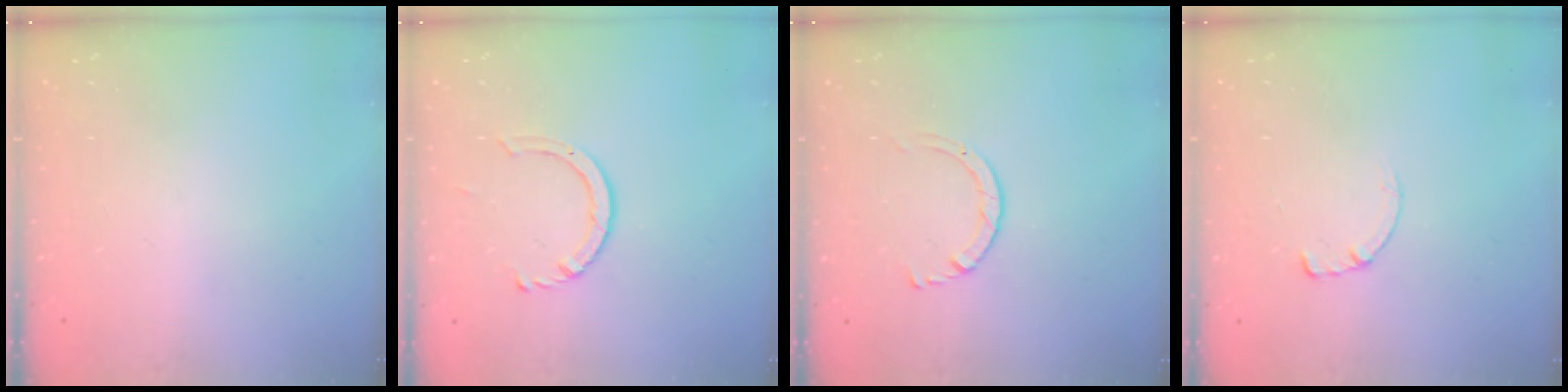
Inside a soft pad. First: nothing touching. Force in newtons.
{"total": 4.6, "press": 4.5, "slide": 0.5}
{"total": 2.9, "press": 2.9, "slide": 0.2}
{"total": 0.7, "press": 0.6, "slide": 0.2}